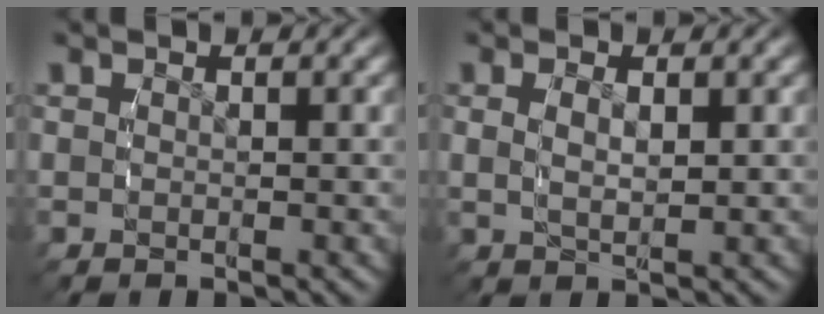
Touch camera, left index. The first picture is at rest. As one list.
[{"total": 1.9, "force": [0.6, 0.6, 1.7], "torque": [-0.030, -0.007, 0.018]}]